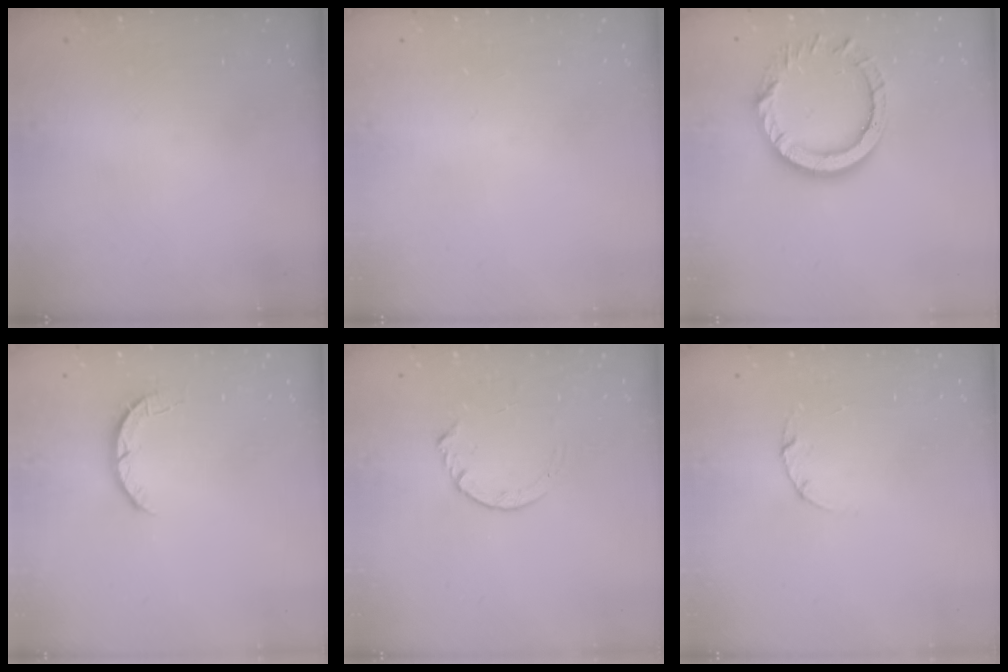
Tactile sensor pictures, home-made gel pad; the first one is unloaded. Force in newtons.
{"total": 0.0}
{"total": 12.6, "press": 12.6, "slide": 1.2}
{"total": 2.7, "press": 2.7, "slide": 0.4}
{"total": 3.7, "press": 3.7, "slide": 0.5}
{"total": 3.0, "press": 3.0, "slide": 0.4}